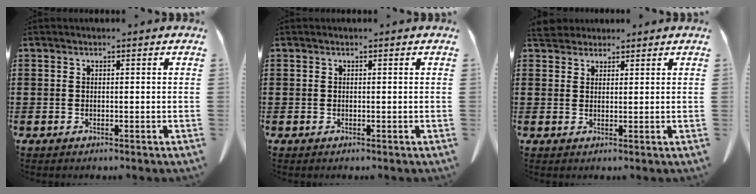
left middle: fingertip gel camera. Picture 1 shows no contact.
{"total": 0.0}
{"total": 3.5, "force": [3.2, 1.1, 0.9], "torque": [-0.028, -0.001, 0.063]}